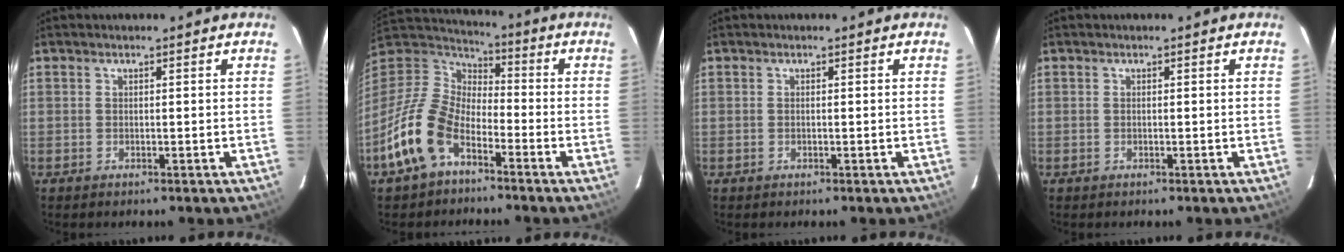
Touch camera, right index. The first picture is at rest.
{"total": 14.9, "force": [-7.9, 8.4, 9.4], "torque": [-0.199, 0.002, -0.160]}
{"total": 0.0}
{"total": 0.0}